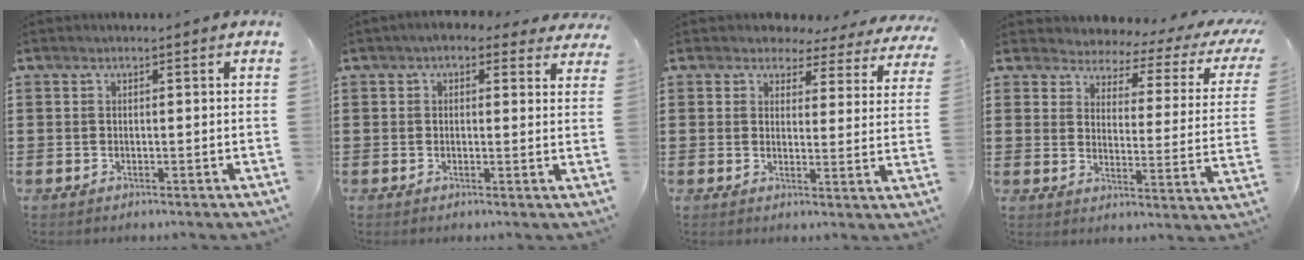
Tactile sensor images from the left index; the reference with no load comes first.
{"total": 2.7, "force": [1.7, 1.4, 1.4], "torque": [-0.027, 0.001, 0.028]}
{"total": 3.5, "force": [3.2, 1.3, 0.6], "torque": [-0.024, -0.016, 0.053]}
{"total": 2.7, "force": [2.2, 1.1, 1.0], "torque": [-0.038, -0.018, 0.029]}